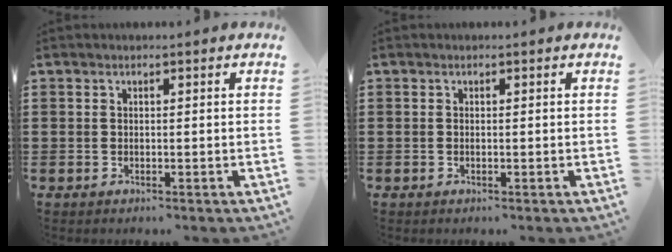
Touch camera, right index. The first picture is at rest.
{"total": 0.0}